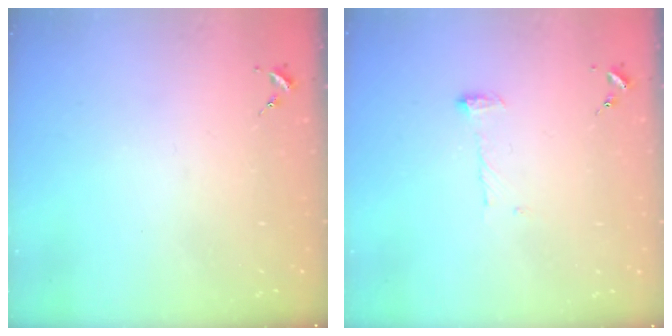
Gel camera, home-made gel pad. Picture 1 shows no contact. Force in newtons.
{"total": 6.6, "press": 6.6, "slide": 0.3}